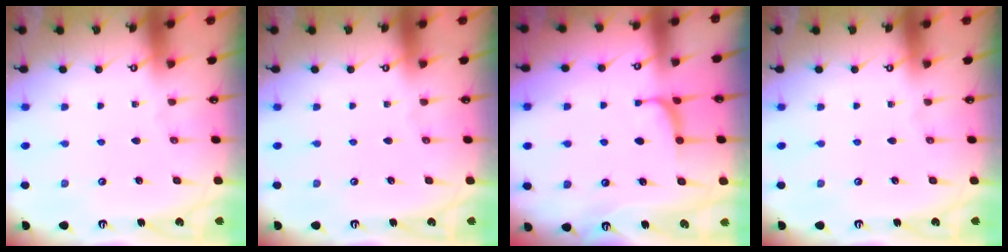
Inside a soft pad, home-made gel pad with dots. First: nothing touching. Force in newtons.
{"total": 0.0}
{"total": 0.7, "press": 0.3, "slide": 0.7}
{"total": 0.0}